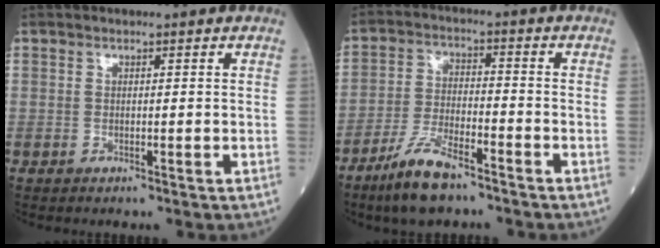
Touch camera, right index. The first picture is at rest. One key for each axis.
{"total": 8.6, "fx": -6.2, "fy": 2.0, "fz": 5.6, "tx": -0.120, "ty": -0.014, "tz": -0.119}